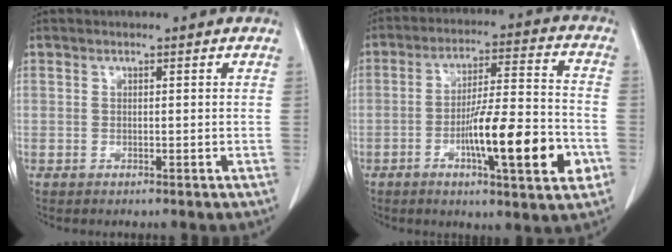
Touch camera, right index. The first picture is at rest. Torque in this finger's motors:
{"motor_torque": [1.29, -0.84, 0.52, 0.21]}